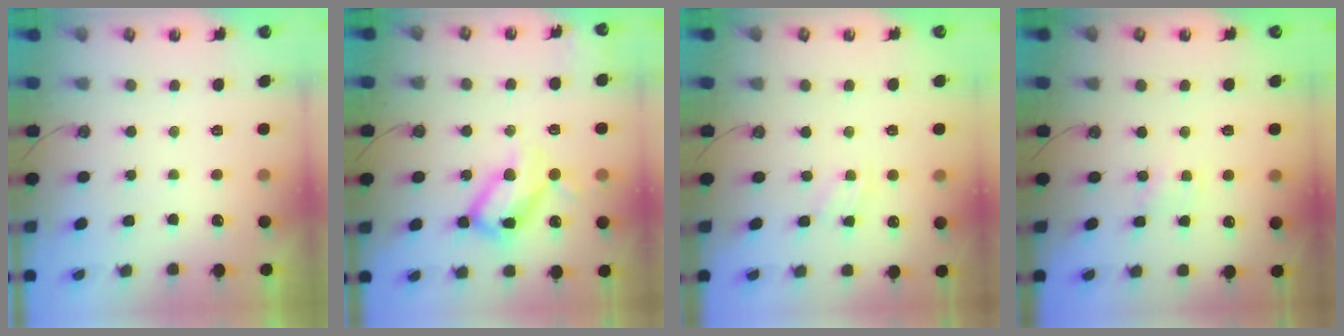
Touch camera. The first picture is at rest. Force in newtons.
{"total": 17.9, "press": 17.8, "slide": 1.5}
{"total": 2.2, "press": 2.2, "slide": 0.3}
{"total": 2.0, "press": 2.0, "slide": 0.2}